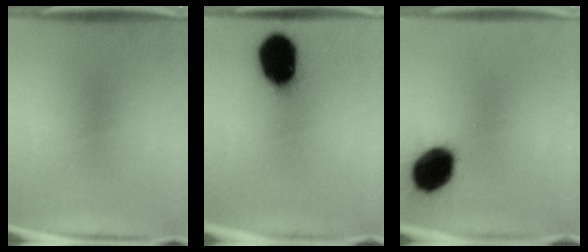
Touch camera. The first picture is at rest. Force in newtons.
{"total": 18.6}
{"total": 15.4}